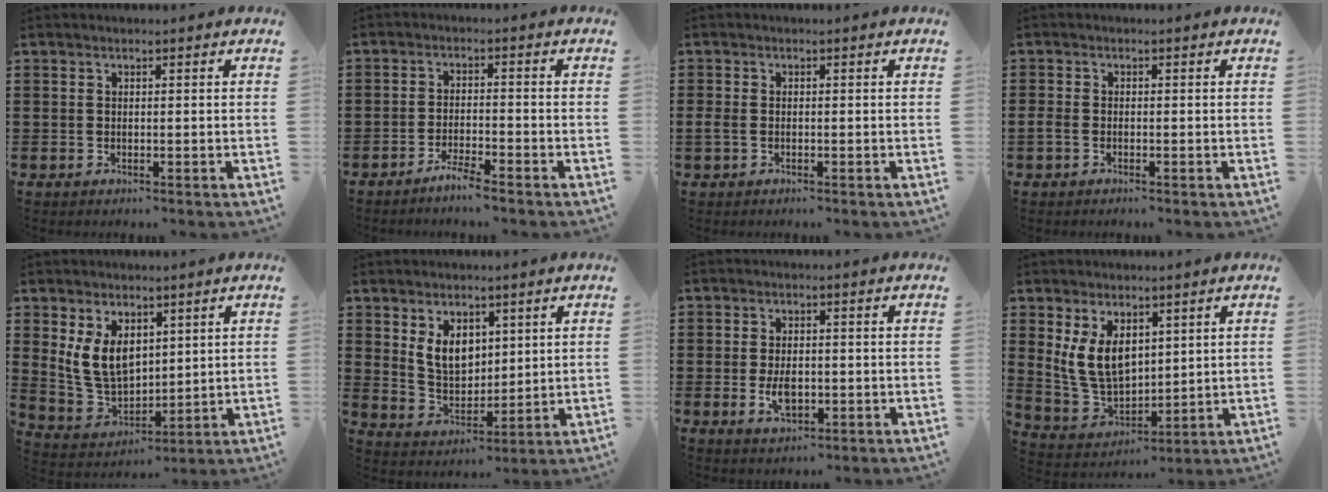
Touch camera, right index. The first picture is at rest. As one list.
[{"total": 3.0, "force": [-2.8, -0.2, 1.1], "torque": [-0.027, 0.003, -0.055]}, {"total": 1.3, "force": [-0.6, 0.8, 0.9], "torque": [-0.028, -0.005, -0.012]}, {"total": 1.2, "force": [-0.8, 0.5, 0.7], "torque": [-0.022, -0.004, -0.017]}, {"total": 8.4, "force": [3.0, 5.8, 5.2], "torque": [-0.137, 0.003, 0.056]}, {"total": 6.9, "force": [2.7, 4.8, 4.2], "torque": [-0.097, 0.008, 0.049]}, {"total": 4.3, "force": [-0.9, 2.4, 3.5], "torque": [-0.069, 0.001, -0.015]}, {"total": 8.4, "force": [3.0, 5.6, 5.5], "torque": [-0.142, 0.005, 0.055]}]